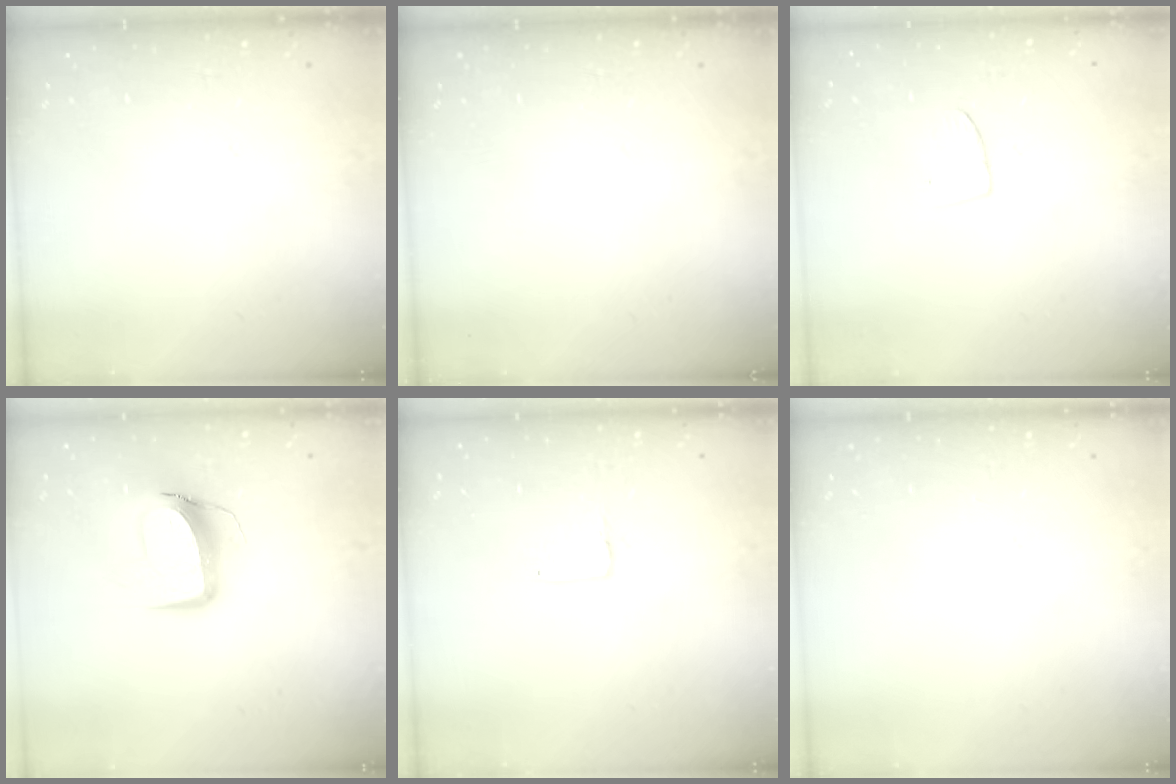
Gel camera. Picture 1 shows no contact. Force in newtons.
{"total": 0.0}
{"total": 5.5, "press": 5.5, "slide": 0.4}
{"total": 10.9, "press": 10.8, "slide": 1.2}
{"total": 1.3, "press": 1.2, "slide": 0.1}
{"total": 0.7, "press": 0.6, "slide": 0.3}